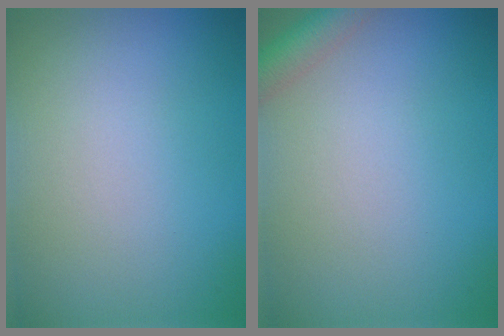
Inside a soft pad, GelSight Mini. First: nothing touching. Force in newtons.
{"total": 2.9, "press": 2.9, "slide": 0.2}